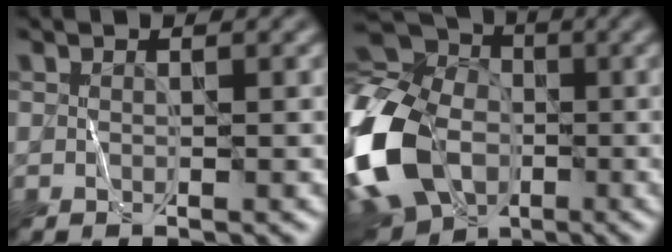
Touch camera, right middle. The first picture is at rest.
{"total": 17.2, "force": [-4.9, 12.6, 10.6], "torque": [-0.249, -0.010, -0.094]}